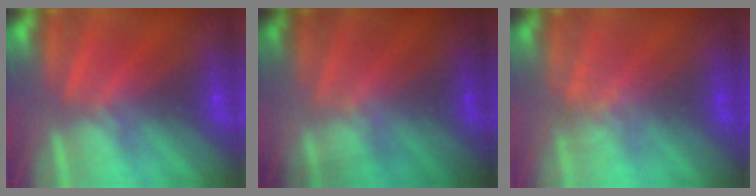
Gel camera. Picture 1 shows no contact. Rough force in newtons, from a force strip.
{"total": 1.5}
{"total": 1.6}